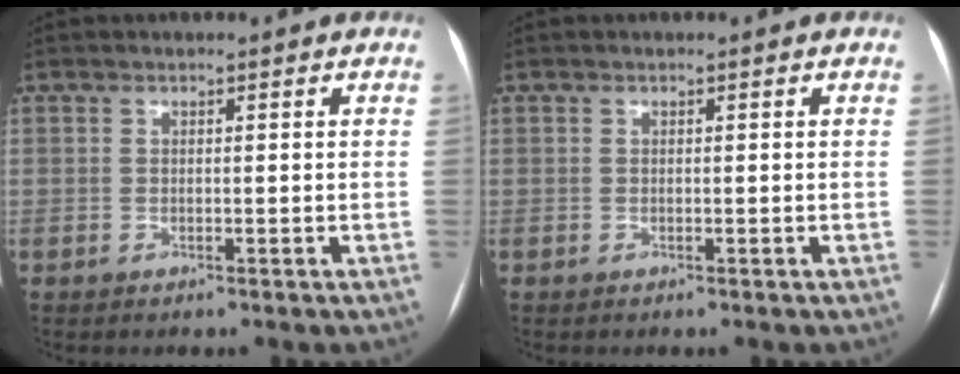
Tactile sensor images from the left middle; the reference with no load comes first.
{"total": 0.0}